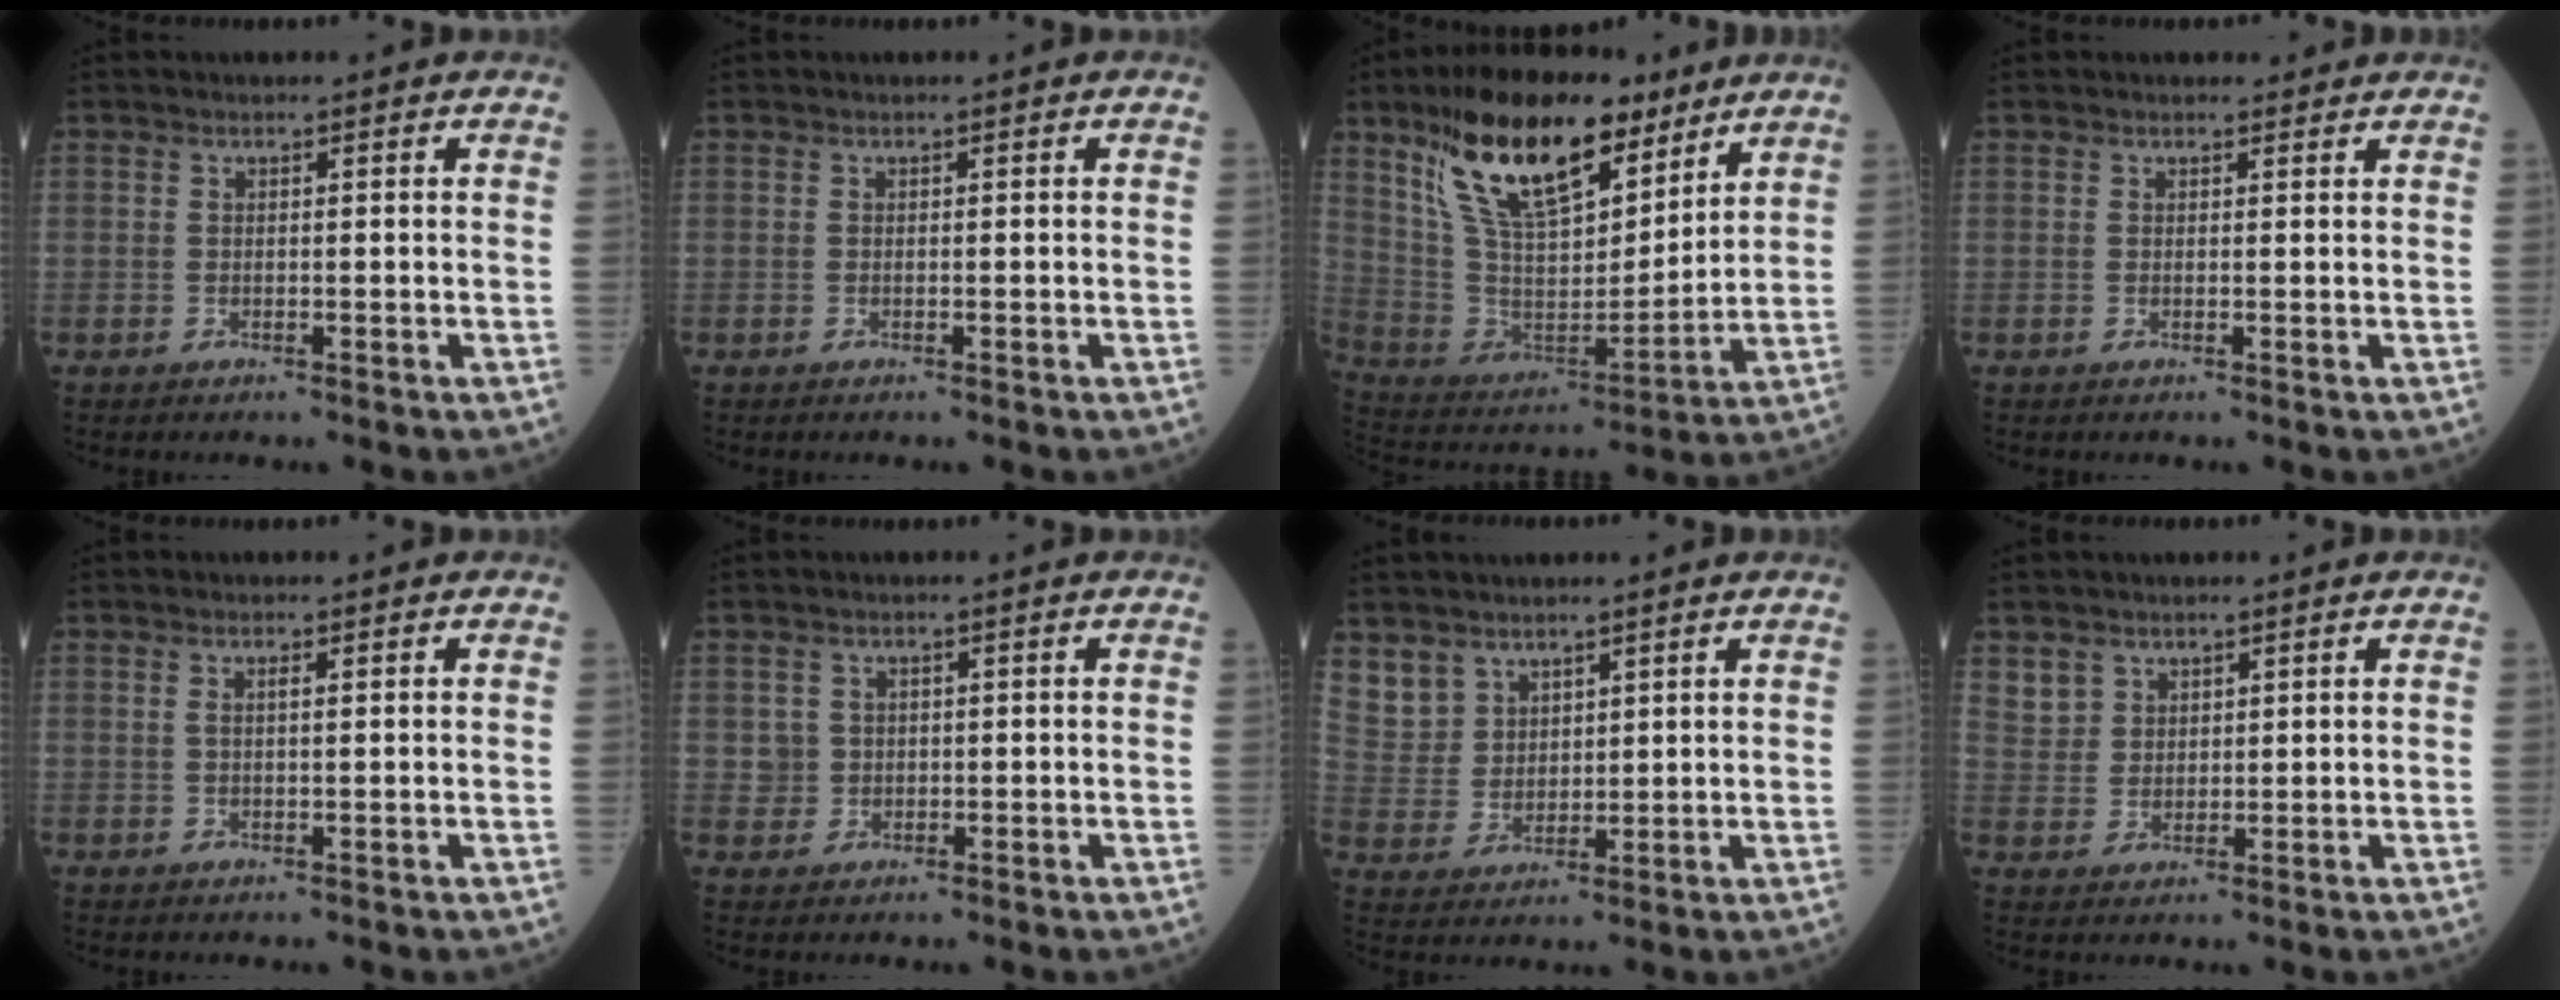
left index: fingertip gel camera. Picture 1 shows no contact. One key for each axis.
{"total": 0.0}
{"total": 20.4, "fx": 13.2, "fy": 7.6, "fz": 13.6, "tx": -0.252, "ty": 0.012, "tz": 0.243}
{"total": 1.4, "fx": 1.3, "fy": 0.7, "fz": 0.0, "tx": -0.004, "ty": 0.003, "tz": 0.011}
{"total": 1.2, "fx": 0.5, "fy": 0.1, "fz": 1.1, "tx": -0.024, "ty": 0.003, "tz": 0.010}
{"total": 2.0, "fx": 0.4, "fy": 2.0, "fz": 0.2, "tx": -0.003, "ty": 0.003, "tz": 0.009}
{"total": 6.6, "fx": 5.0, "fy": 4.4, "fz": 0.1, "tx": 0.000, "ty": 0.001, "tz": 0.111}
{"total": 3.7, "fx": 2.6, "fy": 2.7, "fz": -0.1, "tx": 0.011, "ty": 0.001, "tz": 0.048}